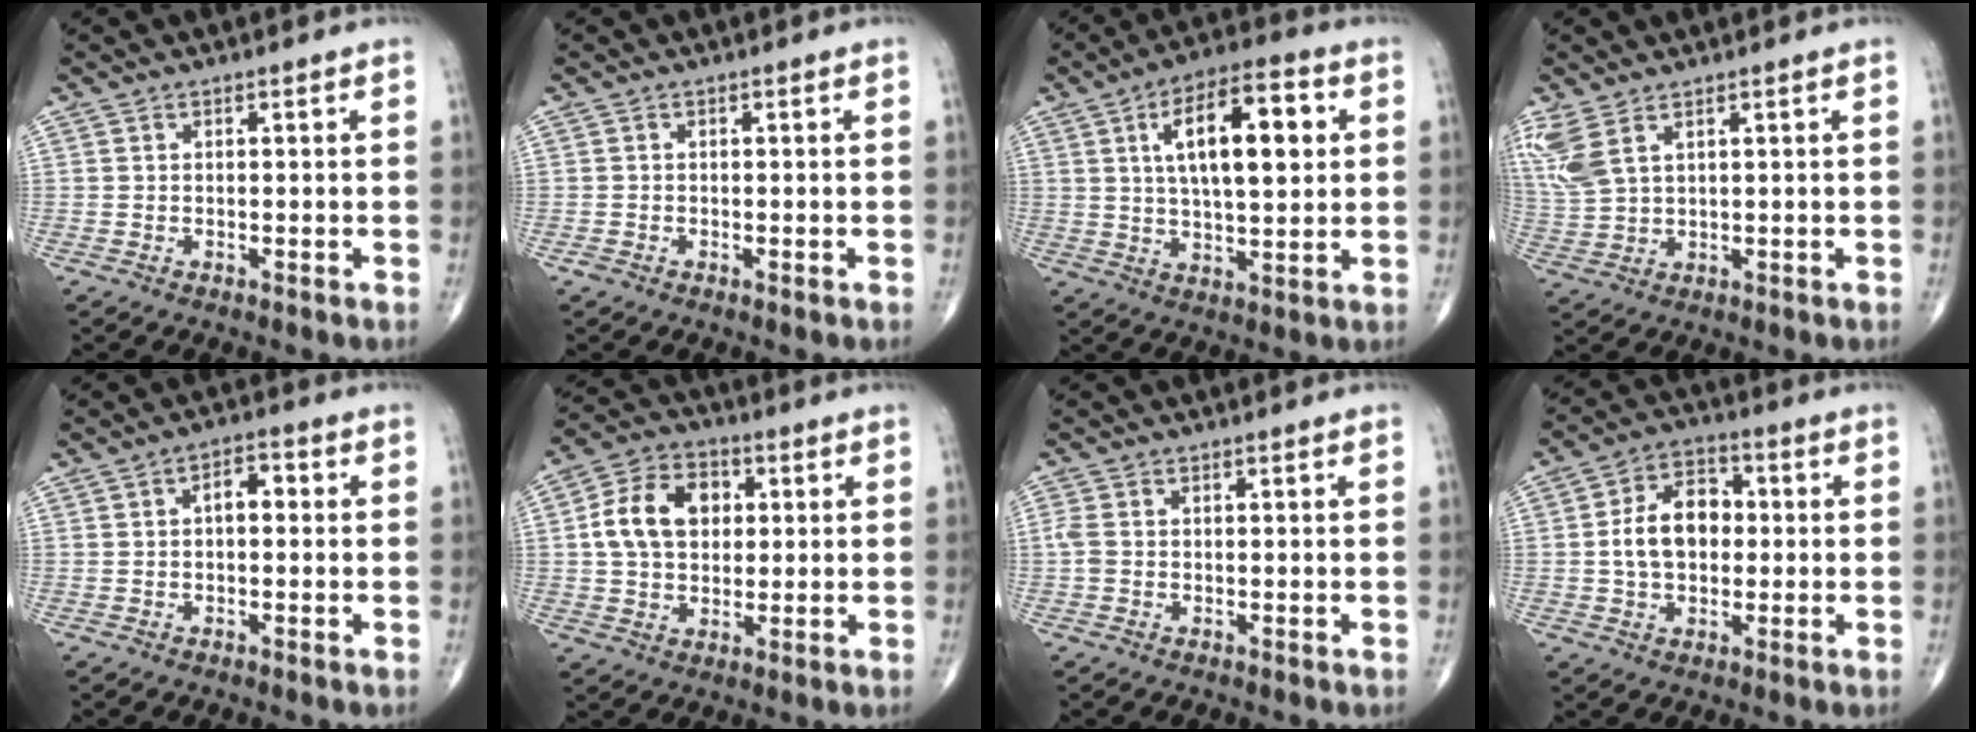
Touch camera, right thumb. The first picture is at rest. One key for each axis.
{"total": 0.6, "fx": -0.4, "fy": 0.3, "fz": 0.3, "tx": -0.006, "ty": -0.002, "tz": -0.010}
{"total": 15.7, "fx": 4.0, "fy": 6.3, "fz": 13.9, "tx": -0.206, "ty": 0.006, "tz": 0.062}
{"total": 7.2, "fx": 3.9, "fy": 3.0, "fz": 5.2, "tx": -0.139, "ty": -0.003, "tz": 0.092}
{"total": 3.9, "fx": 0.3, "fy": 2.2, "fz": 3.2, "tx": -0.035, "ty": 0.014, "tz": -0.004}
{"total": 12.2, "fx": 1.9, "fy": 8.8, "fz": 8.2, "tx": -0.125, "ty": 0.012, "tz": 0.027}
{"total": 1.9, "fx": -0.1, "fy": 1.4, "fz": 1.3, "tx": -0.040, "ty": 0.001, "tz": -0.005}
{"total": 10.5, "fx": 0.2, "fy": 7.2, "fz": 7.7, "tx": -0.115, "ty": 0.020, "tz": -0.004}